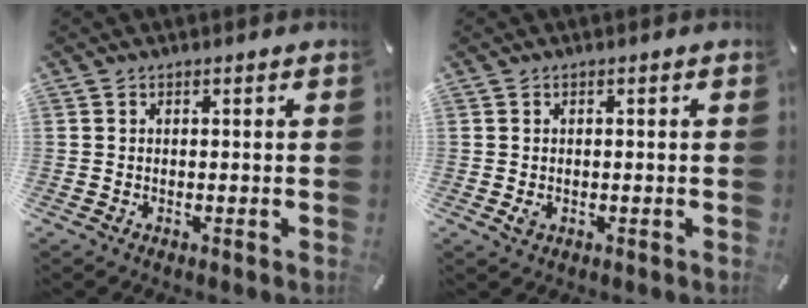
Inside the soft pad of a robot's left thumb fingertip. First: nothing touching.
{"total": 1.6, "force": [-0.4, 1.2, 1.0], "torque": [-0.018, 0.002, -0.006]}